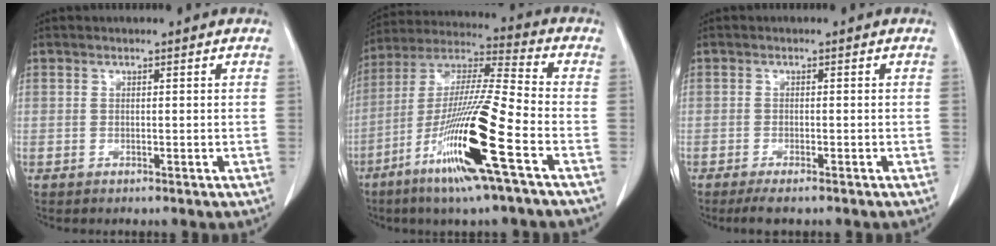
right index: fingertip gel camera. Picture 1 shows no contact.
{"total": 18.4, "force": [-7.7, -0.4, 16.7], "torque": [-0.344, -0.029, -0.151]}
{"total": 3.1, "force": [-2.4, 0.5, 1.9], "torque": [-0.029, -0.007, -0.036]}